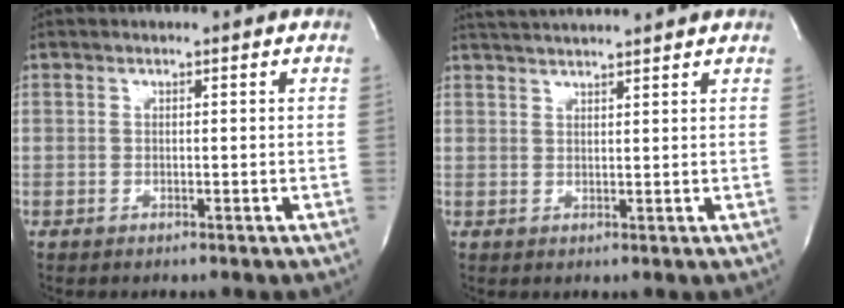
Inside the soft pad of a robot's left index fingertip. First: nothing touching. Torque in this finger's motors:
{"motor_torque": [0.30, -0.50, 0.07, 0.01]}